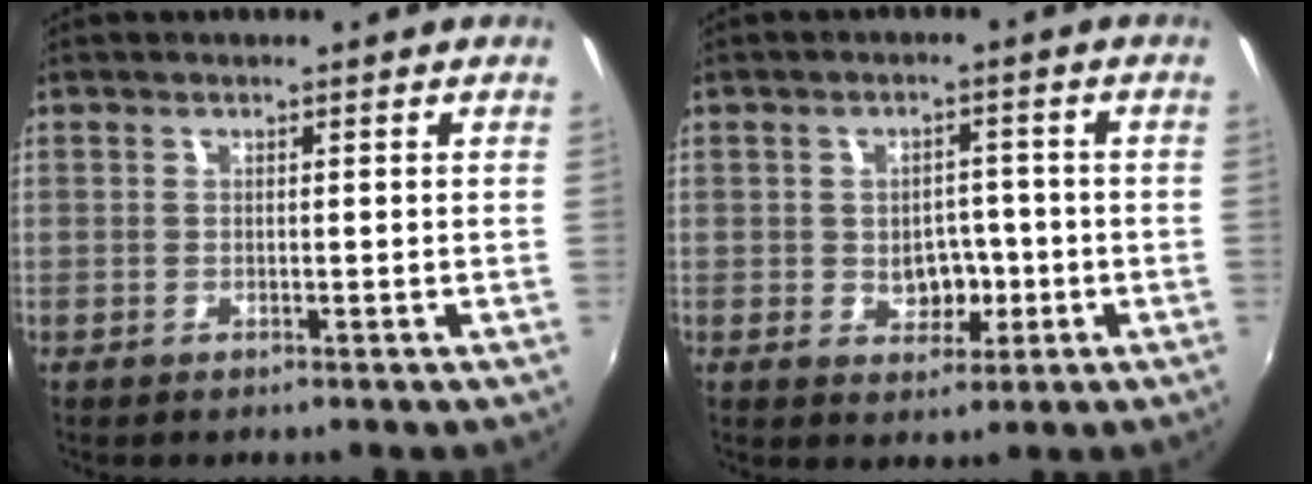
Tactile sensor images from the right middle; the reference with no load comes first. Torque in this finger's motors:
{"motor_torque": [0.87, -0.51, 0.01, 0.03]}